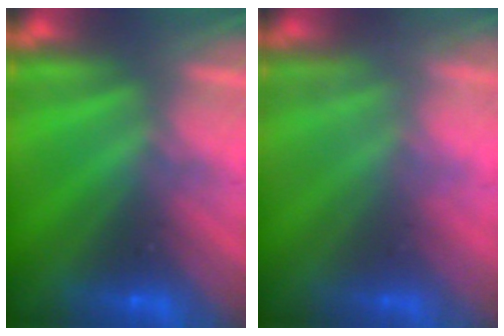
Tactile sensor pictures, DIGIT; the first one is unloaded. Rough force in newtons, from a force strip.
{"total": 2.7}